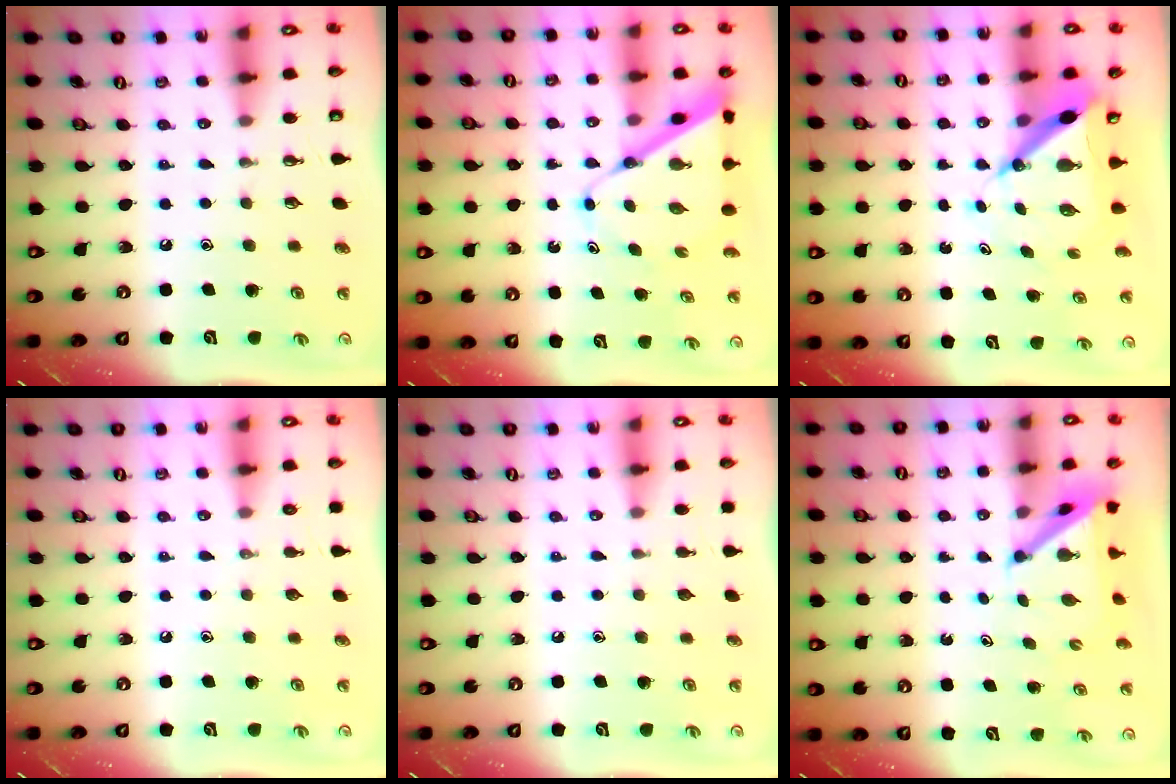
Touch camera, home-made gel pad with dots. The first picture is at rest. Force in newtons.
{"total": 8.7, "press": 8.7, "slide": 0.7}
{"total": 7.4, "press": 7.4, "slide": 0.5}
{"total": 0.0}
{"total": 0.0}
{"total": 4.3, "press": 4.3, "slide": 0.4}